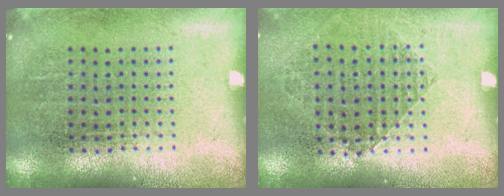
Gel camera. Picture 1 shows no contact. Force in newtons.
{"total": 0.9, "press": 0.8, "slide": 0.3}